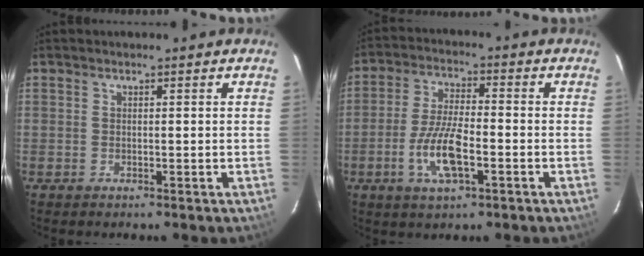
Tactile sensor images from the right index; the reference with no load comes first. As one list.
[{"total": 9.4, "force": [-3.5, 3.0, 8.2], "torque": [-0.170, -0.002, -0.068]}]